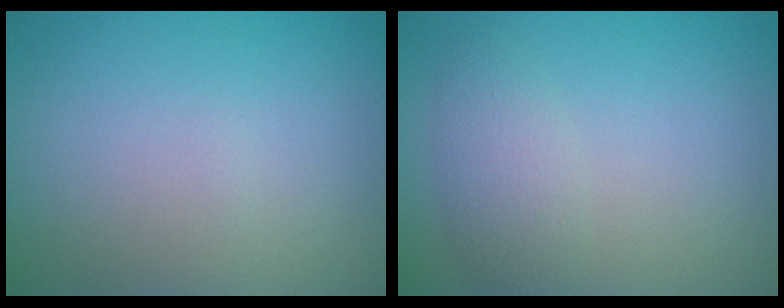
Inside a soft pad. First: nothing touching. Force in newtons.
{"total": 2.6, "press": 2.6, "slide": 0.1}